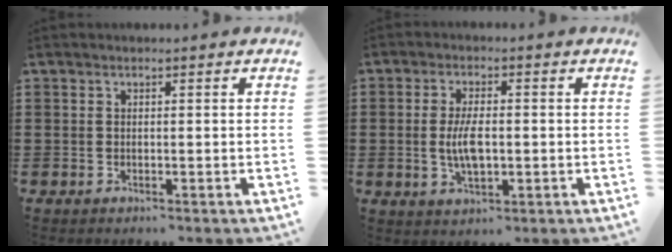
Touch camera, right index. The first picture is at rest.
{"total": 5.4, "force": [-0.4, 2.2, 5.0], "torque": [-0.104, -0.004, -0.011]}